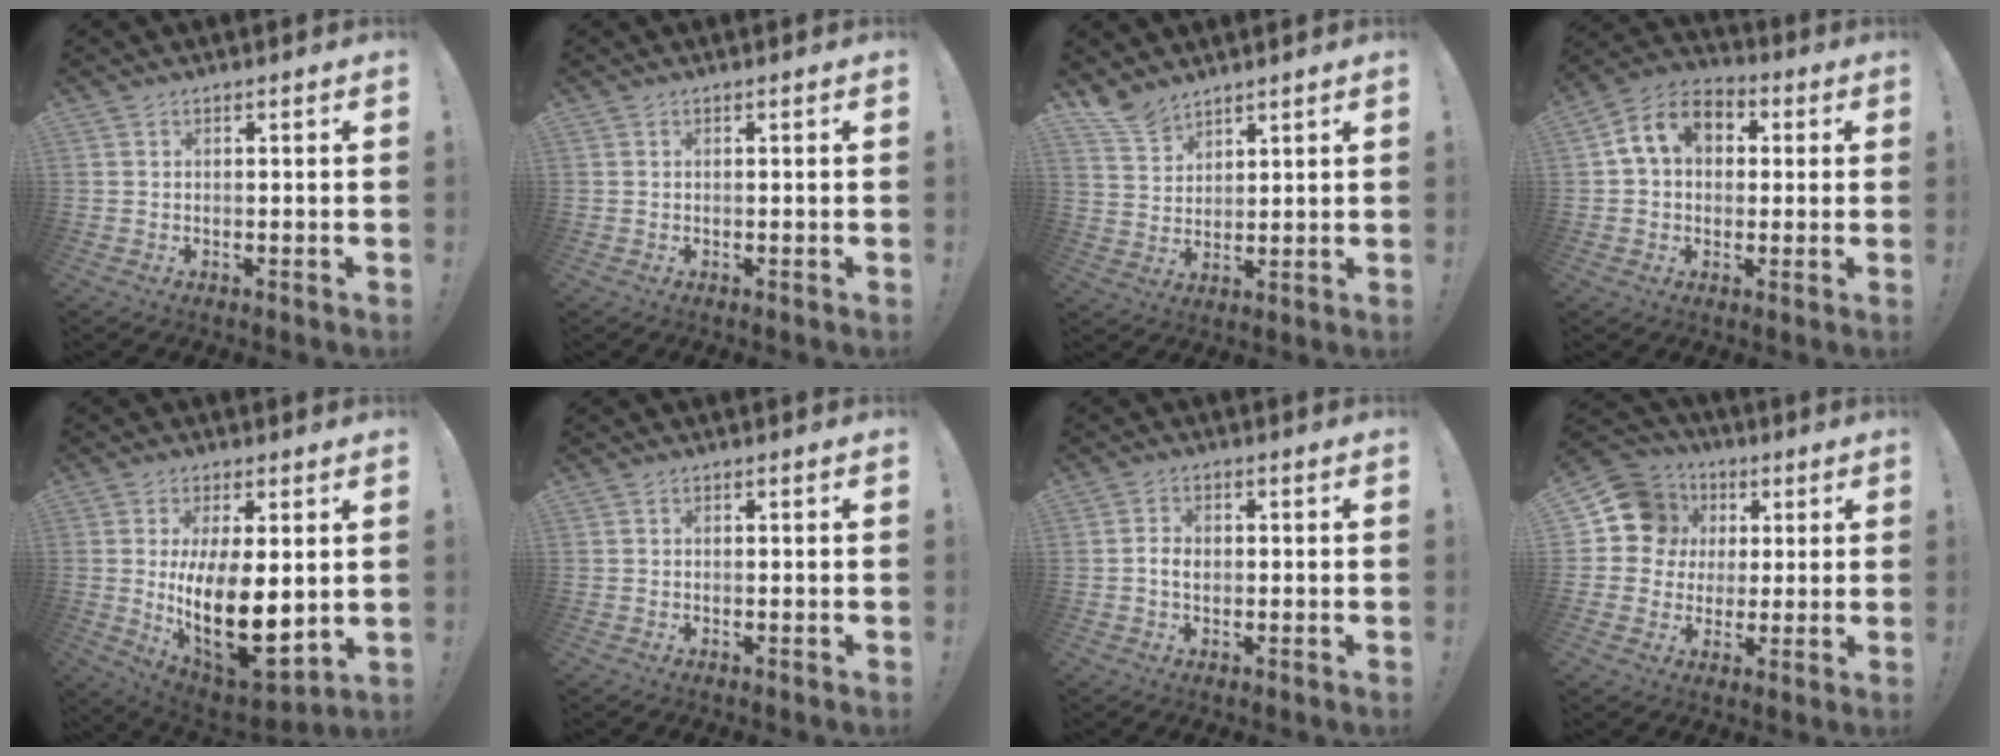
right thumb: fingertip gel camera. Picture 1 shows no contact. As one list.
[{"total": 0.0}, {"total": 6.9, "force": [6.0, 2.9, 1.8], "torque": [-0.040, -0.039, 0.116]}, {"total": 11.2, "force": [3.2, 8.4, 6.7], "torque": [-0.105, 0.010, 0.064]}, {"total": 19.2, "force": [0.3, 9.0, 17.0], "torque": [-0.299, -0.035, 0.021]}, {"total": 0.0}, {"total": 3.3, "force": [-0.4, 2.3, 2.4], "torque": [-0.039, 0.005, -0.010]}, {"total": 13.0, "force": [3.8, 11.6, 4.4], "torque": [-0.052, -0.013, 0.081]}]